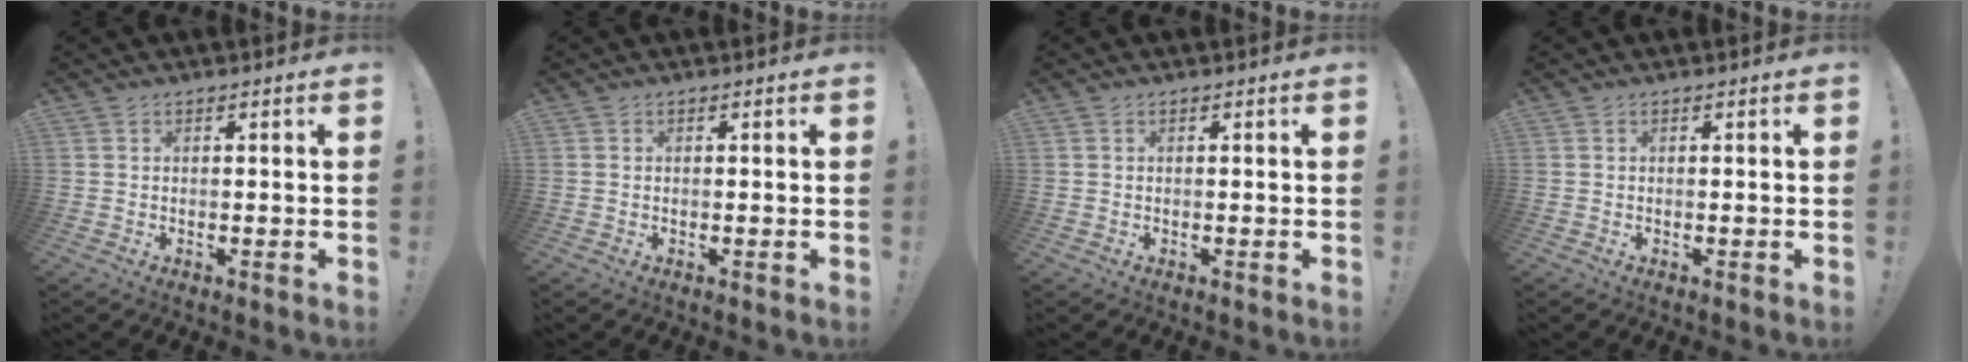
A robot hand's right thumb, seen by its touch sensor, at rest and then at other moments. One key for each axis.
{"total": 0.0}
{"total": 0.0}
{"total": 0.0}